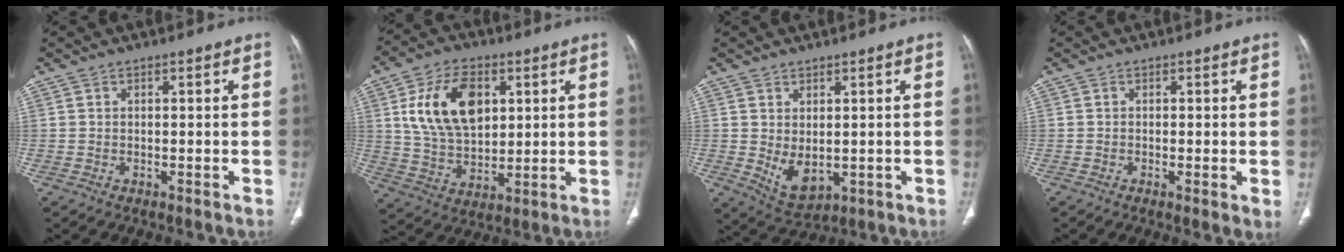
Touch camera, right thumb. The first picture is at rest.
{"total": 16.0, "force": [4.7, 10.0, 11.5], "torque": [-0.183, -0.012, 0.093]}
{"total": 6.0, "force": [-0.2, 3.6, 4.8], "torque": [-0.074, -0.010, 0.019]}
{"total": 2.0, "force": [-0.2, 0.4, 2.0], "torque": [-0.041, -0.009, -0.007]}